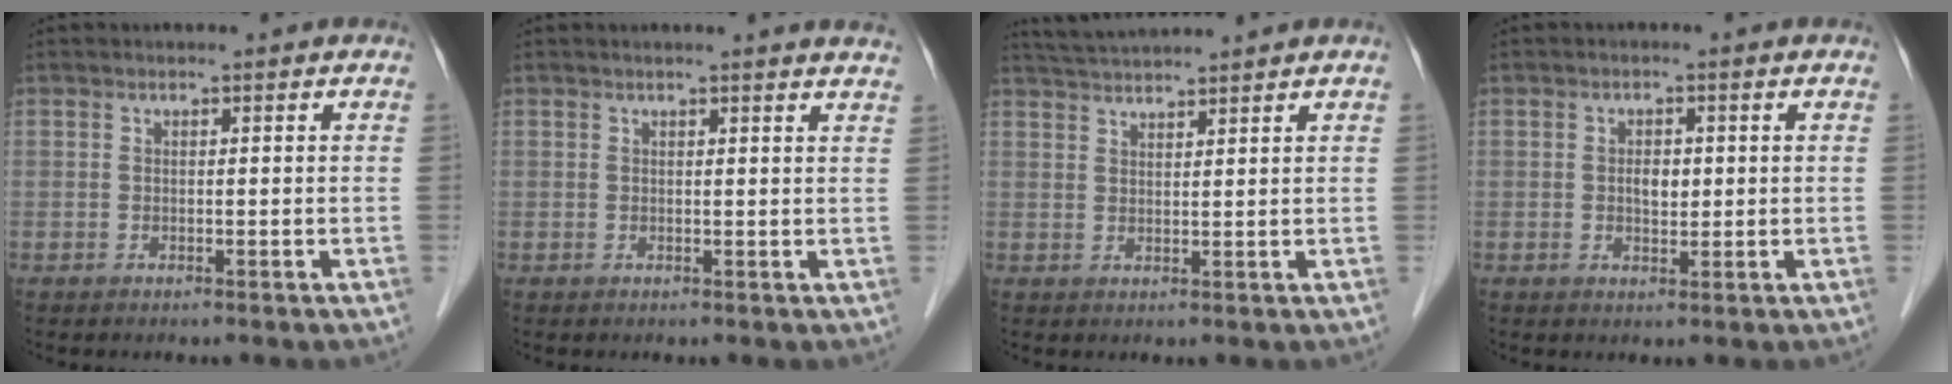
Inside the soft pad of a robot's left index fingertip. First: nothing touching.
{"total": 5.6, "force": [5.3, -0.2, 1.8], "torque": [-0.017, -0.005, 0.035]}
{"total": 4.7, "force": [4.5, -0.9, 1.2], "torque": [-0.026, 0.022, 0.082]}
{"total": 2.3, "force": [-0.3, 1.3, 1.8], "torque": [-0.032, -0.005, -0.004]}